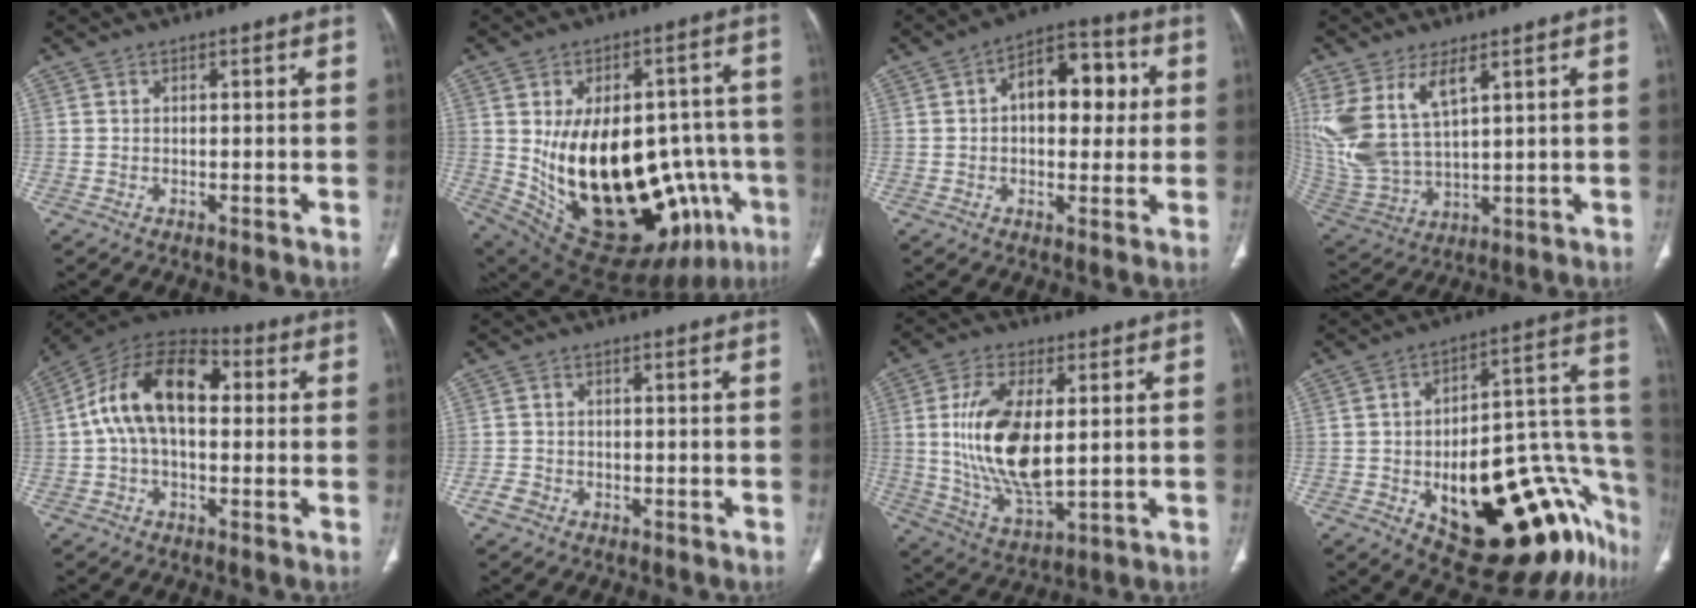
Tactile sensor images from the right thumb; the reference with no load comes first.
{"total": 30.3, "force": [-5.8, 15.6, 25.3], "torque": [-0.361, 0.003, -0.047]}
{"total": 12.7, "force": [2.1, 7.6, 9.9], "torque": [-0.103, 0.022, 0.024]}
{"total": 14.5, "force": [6.4, 7.0, 11.0], "torque": [-0.241, -0.023, 0.147]}
{"total": 15.9, "force": [1.8, 9.4, 12.7], "torque": [-0.219, 0.044, 0.022]}
{"total": 2.2, "force": [-1.2, 1.7, 0.7], "torque": [-0.012, 0.009, -0.023]}
{"total": 16.6, "force": [1.7, 7.9, 14.5], "torque": [-0.279, -0.020, 0.042]}
{"total": 31.7, "force": [-12.4, 13.4, 26.0], "torque": [-0.256, 0.084, -0.160]}